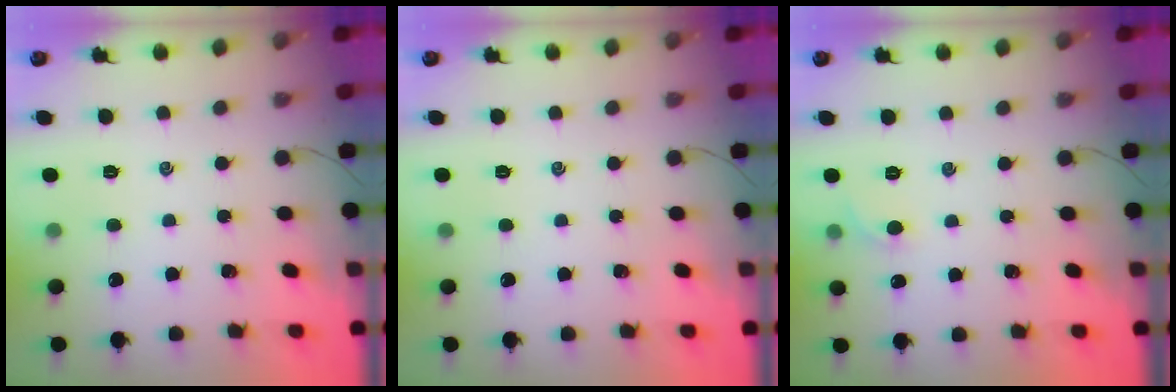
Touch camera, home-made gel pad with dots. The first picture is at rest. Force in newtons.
{"total": 0.0}
{"total": 3.7, "press": 3.5, "slide": 1.2}